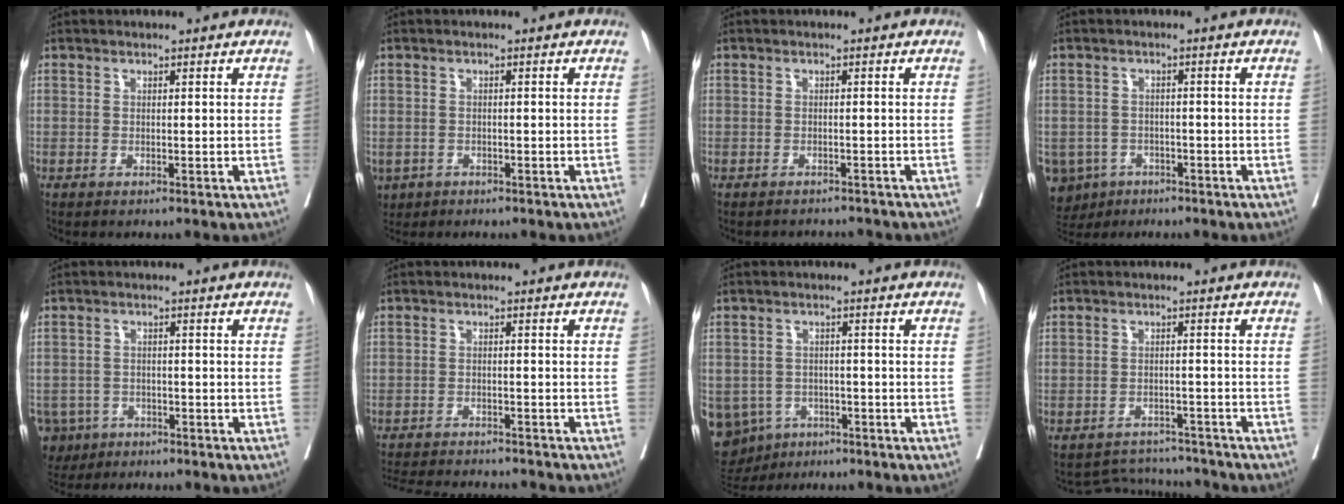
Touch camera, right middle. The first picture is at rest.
{"total": 3.9, "force": [-2.2, 3.0, 1.0], "torque": [-0.019, 0.000, -0.033]}
{"total": 3.2, "force": [-3.1, 0.7, -0.2], "torque": [0.010, -0.006, -0.042]}
{"total": 7.6, "force": [-4.4, 6.1, 1.4], "torque": [-0.036, 0.001, -0.065]}
{"total": 6.3, "force": [-3.9, 4.9, 0.8], "torque": [-0.021, 0.003, -0.063]}
{"total": 12.8, "force": [-11.9, 2.1, 4.2], "torque": [-0.078, -0.008, -0.162]}
{"total": 10.6, "force": [-5.4, 8.8, 2.6], "torque": [-0.080, 0.003, -0.069]}
{"total": 5.5, "force": [-5.3, 0.8, -1.2], "torque": [0.016, 0.016, -0.076]}